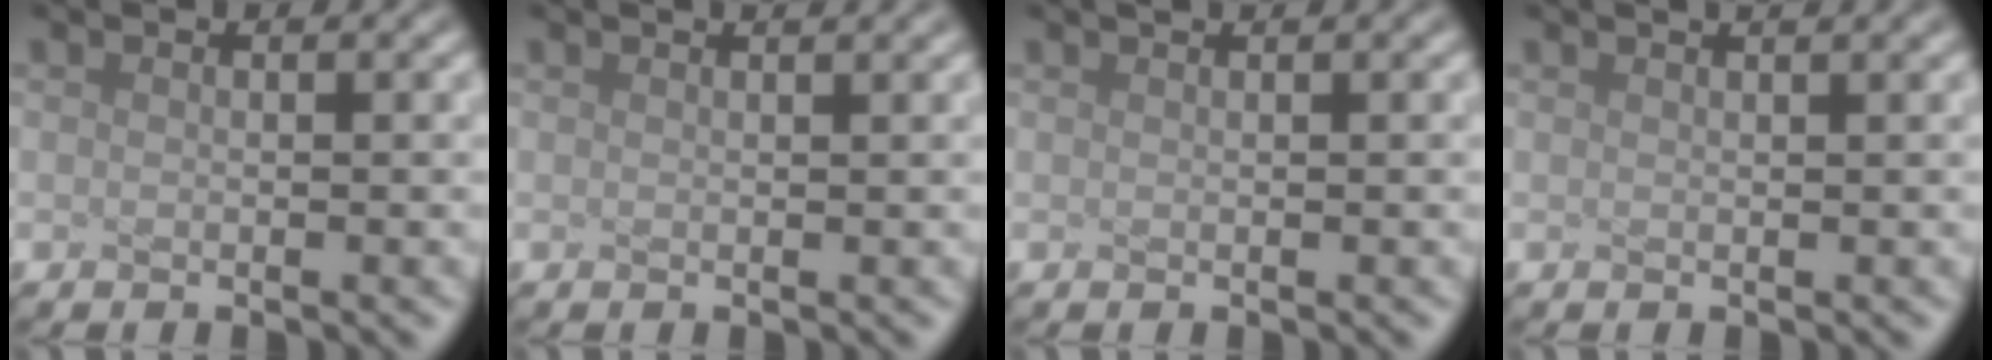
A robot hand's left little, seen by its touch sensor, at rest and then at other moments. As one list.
[{"total": 1.6, "force": [1.2, 0.6, 1.0], "torque": [-0.004, 0.010, -0.004]}, {"total": 1.2, "force": [0.9, 0.4, 0.8], "torque": [-0.004, 0.002, -0.002]}, {"total": 2.5, "force": [1.7, 1.0, 1.6], "torque": [0.002, 0.015, -0.010]}]